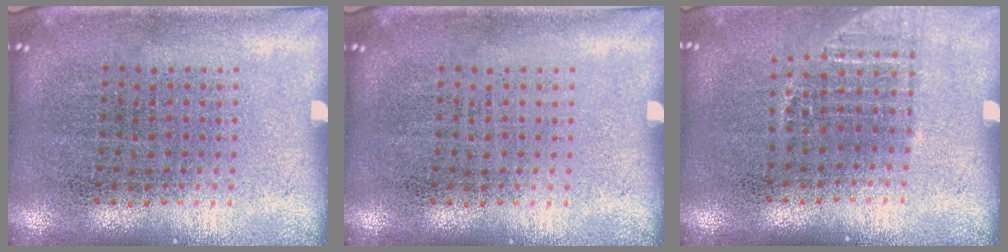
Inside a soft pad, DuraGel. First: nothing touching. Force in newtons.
{"total": 0.0}
{"total": 1.1, "press": 1.0, "slide": 0.5}